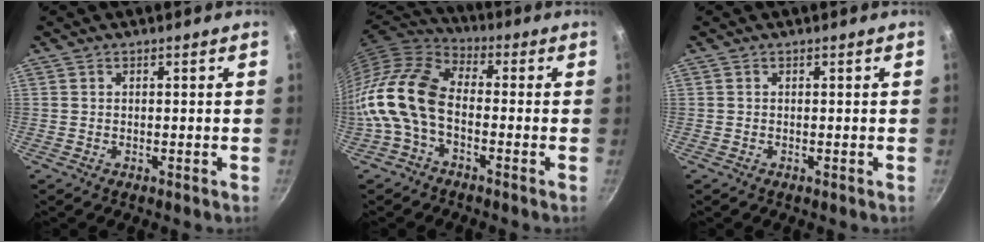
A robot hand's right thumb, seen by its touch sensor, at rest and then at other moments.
{"total": 12.8, "force": [-3.3, 7.6, 9.7], "torque": [-0.183, 0.040, -0.085]}
{"total": 0.0}